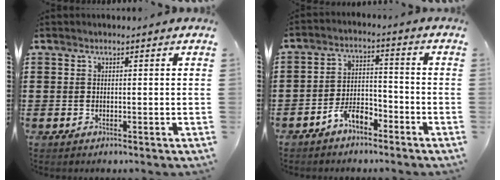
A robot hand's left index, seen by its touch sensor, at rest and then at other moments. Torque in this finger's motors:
{"motor_torque": [1.06, 1.08, 0.15, 0.05]}